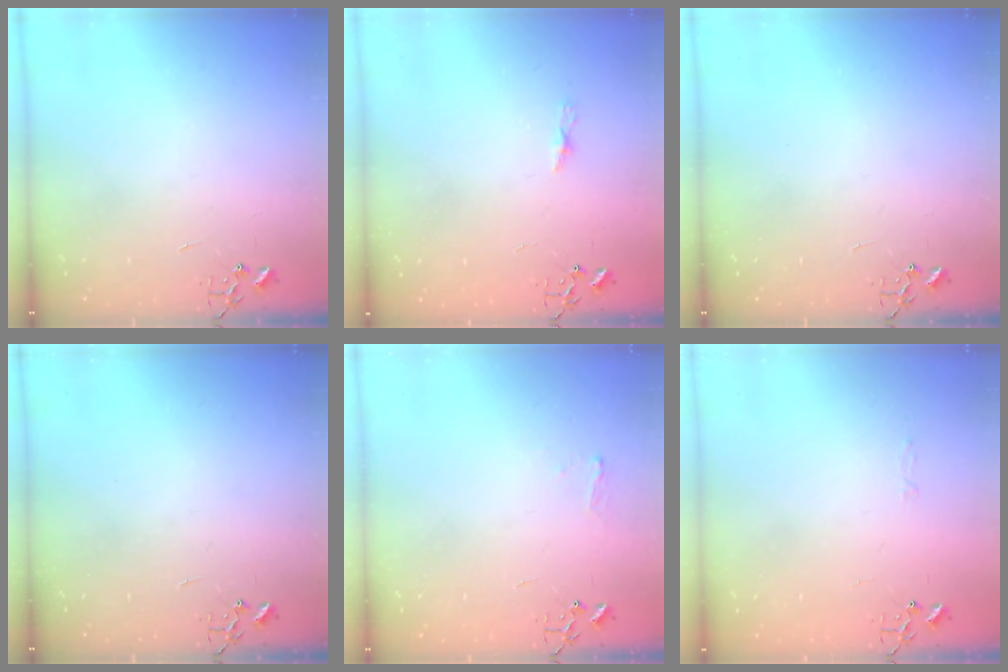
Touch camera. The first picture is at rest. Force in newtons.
{"total": 3.9, "press": 3.9, "slide": 0.5}
{"total": 0.0}
{"total": 0.0}
{"total": 5.2, "press": 5.1, "slide": 0.6}
{"total": 2.8, "press": 2.8, "slide": 0.4}